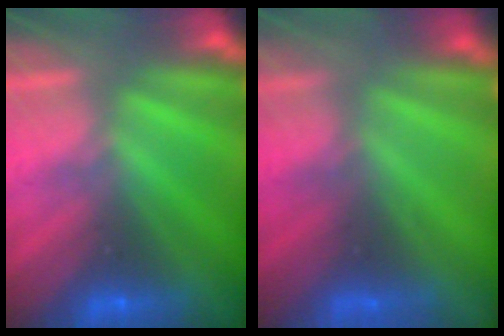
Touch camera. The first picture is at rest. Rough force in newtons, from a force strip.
{"total": 6.8}